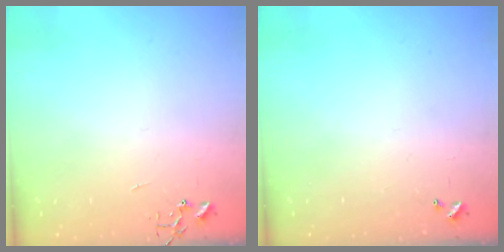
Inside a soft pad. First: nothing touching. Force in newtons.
{"total": 0.0}